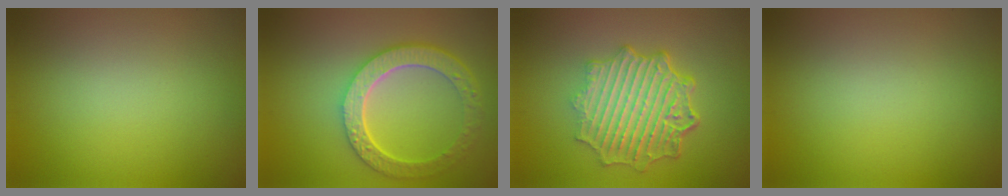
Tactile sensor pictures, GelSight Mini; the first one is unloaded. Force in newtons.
{"total": 6.0, "press": 4.6, "slide": 3.9}
{"total": 6.6, "press": 5.1, "slide": 4.1}
{"total": 0.0}